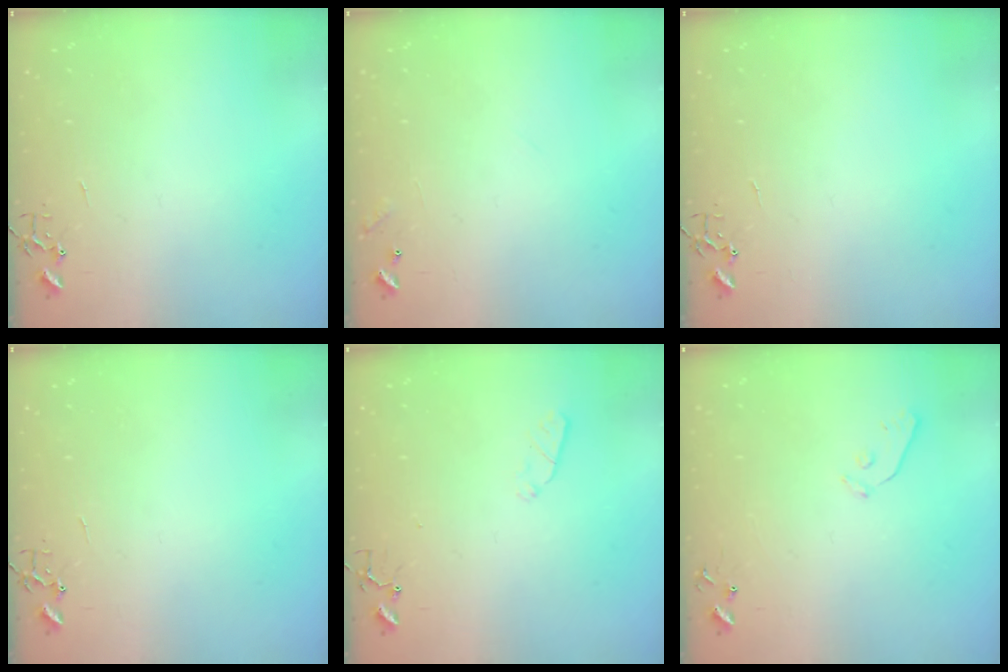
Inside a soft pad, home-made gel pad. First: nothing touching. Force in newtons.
{"total": 6.9, "press": 6.9, "slide": 0.4}
{"total": 0.0}
{"total": 0.0}
{"total": 3.6, "press": 3.6, "slide": 0.5}
{"total": 4.9, "press": 4.9, "slide": 0.5}